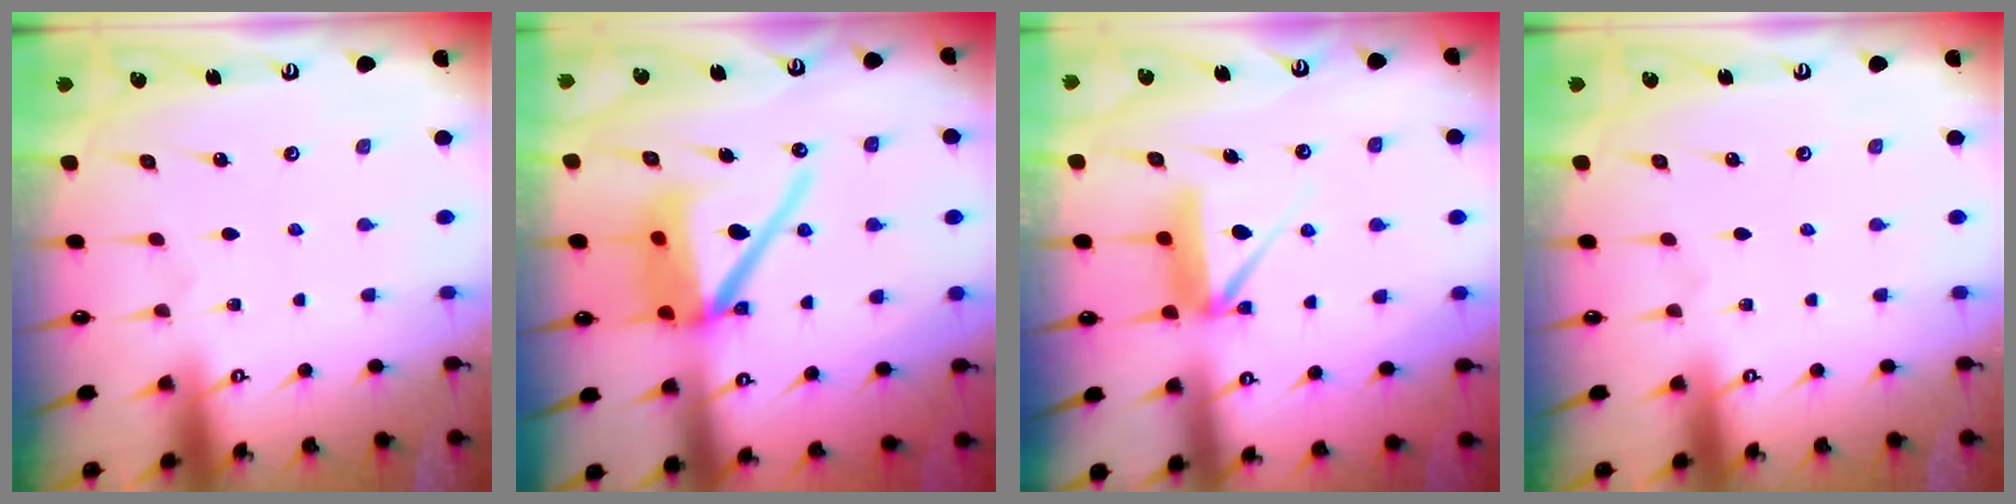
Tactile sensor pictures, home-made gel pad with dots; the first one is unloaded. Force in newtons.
{"total": 15.2, "press": 15.1, "slide": 2.1}
{"total": 10.1, "press": 10.1, "slide": 0.6}
{"total": 0.0}